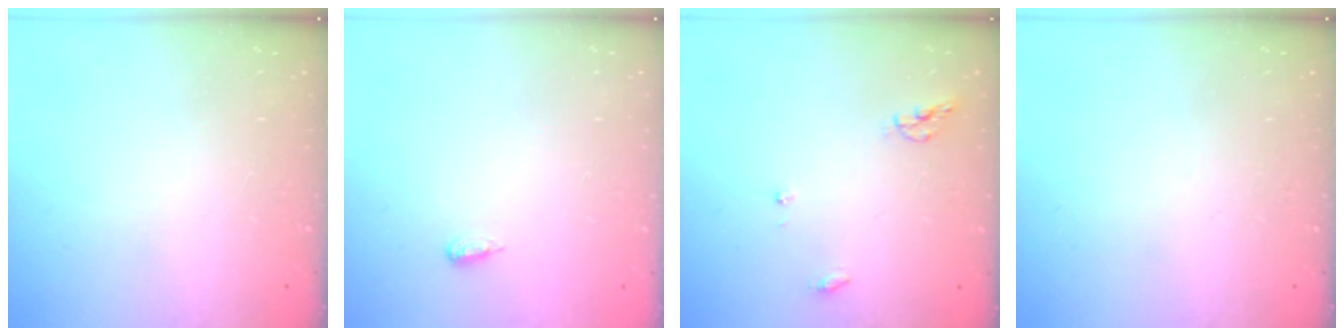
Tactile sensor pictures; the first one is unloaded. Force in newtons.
{"total": 4.4, "press": 3.4, "slide": 2.9}
{"total": 5.9, "press": 5.9, "slide": 0.6}
{"total": 0.0}